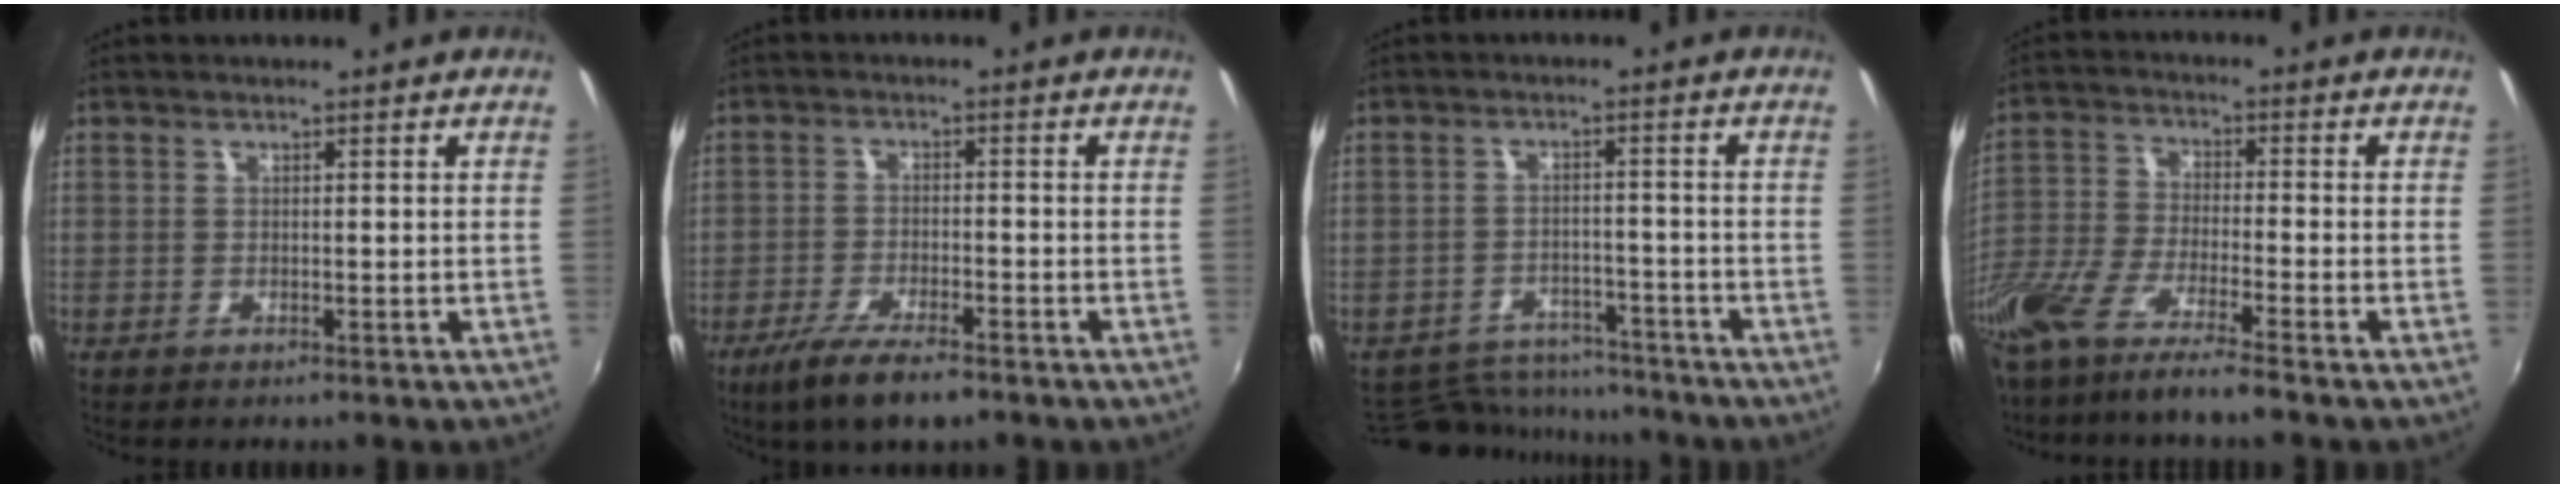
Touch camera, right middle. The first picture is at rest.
{"total": 8.3, "force": [-5.9, 1.8, 5.5], "torque": [-0.133, -0.022, -0.107]}
{"total": 12.2, "force": [-11.0, 4.4, 2.9], "torque": [-0.075, 0.017, -0.152]}
{"total": 12.0, "force": [-9.2, 0.9, 7.6], "torque": [-0.164, -0.034, -0.173]}